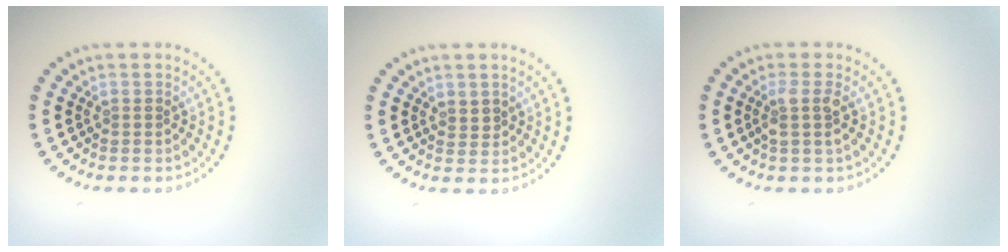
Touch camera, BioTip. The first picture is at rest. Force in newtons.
{"total": 0.7, "press": 0.5, "slide": 0.4}
{"total": 1.8, "press": 1.5, "slide": 1.0}